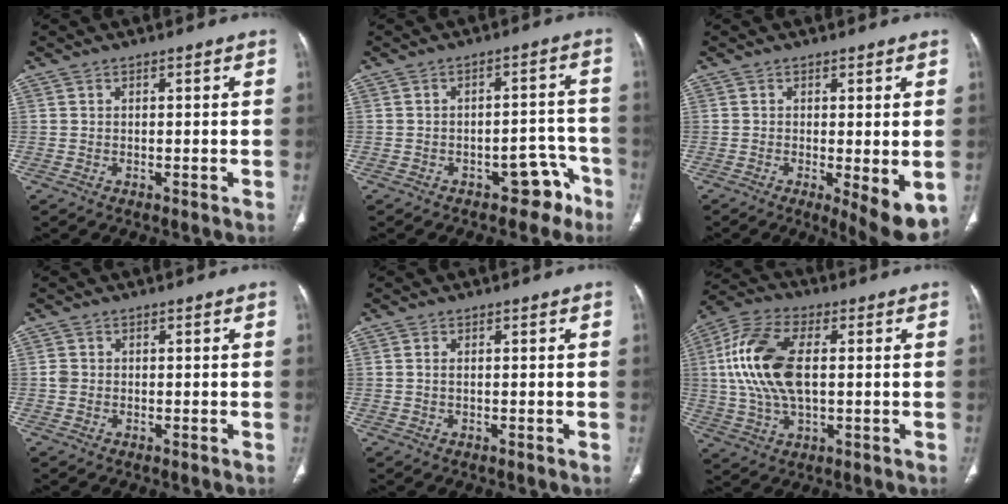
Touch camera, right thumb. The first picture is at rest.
{"total": 6.5, "force": [-4.3, 3.8, 2.9], "torque": [0.001, 0.056, -0.056]}
{"total": 8.0, "force": [-1.8, 2.4, 7.5], "torque": [-0.103, -0.023, -0.025]}
{"total": 1.3, "force": [-0.1, 1.2, 0.6], "torque": [-0.010, 0.002, -0.003]}
{"total": 0.8, "force": [0.1, 0.4, 0.7], "torque": [-0.020, 0.003, 0.003]}
{"total": 15.8, "force": [1.6, 8.3, 13.3], "torque": [-0.284, 0.014, 0.029]}